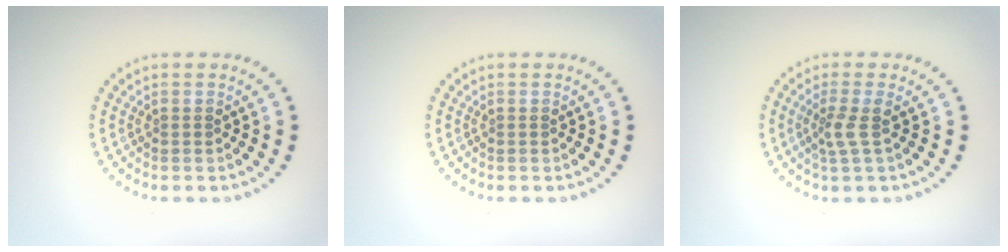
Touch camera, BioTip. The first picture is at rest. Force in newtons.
{"total": 0.0}
{"total": 1.9, "press": 1.4, "slide": 1.3}